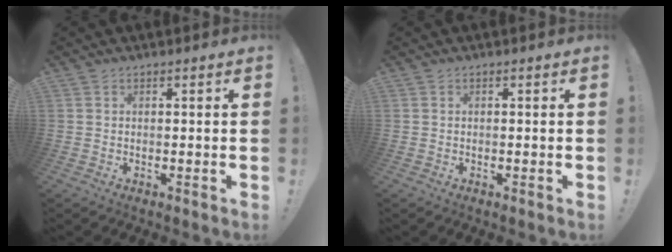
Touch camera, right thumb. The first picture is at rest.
{"total": 0.0}